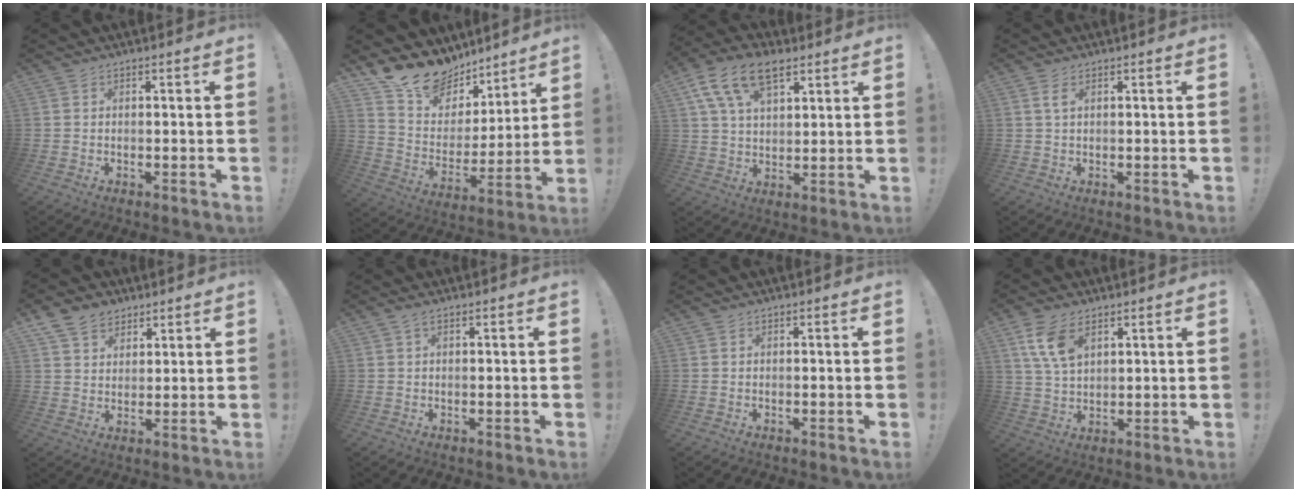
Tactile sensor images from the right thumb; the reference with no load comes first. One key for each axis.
{"total": 16.2, "fx": 13.1, "fy": 8.8, "fz": 4.0, "tx": -0.079, "ty": -0.096, "tz": 0.248}
{"total": 13.6, "fx": 7.3, "fy": 7.4, "fz": 8.7, "tx": -0.161, "ty": -0.018, "tz": 0.136}
{"total": 2.3, "fx": 0.9, "fy": 0.9, "fz": 1.9, "tx": -0.032, "ty": -0.002, "tz": 0.015}
{"total": 8.1, "fx": 5.2, "fy": 5.9, "fz": 2.2, "tx": -0.034, "ty": -0.027, "tz": 0.103}
{"total": 1.3, "fx": 0.5, "fy": 0.1, "fz": 1.2, "tx": -0.025, "ty": 0.002, "tz": 0.009}
{"total": 0.0}
{"total": 9.0, "fx": 4.6, "fy": 4.9, "fz": 6.0, "tx": -0.114, "ty": -0.015, "tz": 0.089}